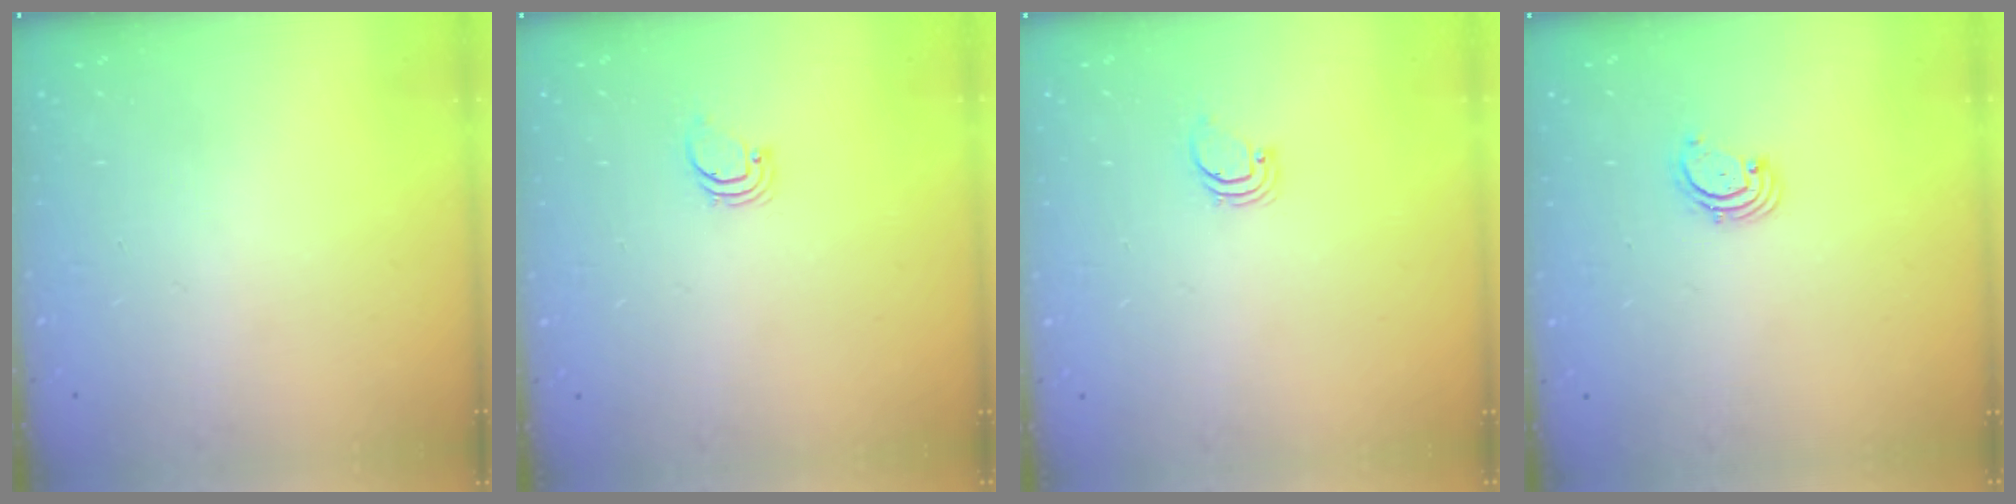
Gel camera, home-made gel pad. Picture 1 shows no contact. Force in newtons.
{"total": 0.9, "press": 0.9, "slide": 0.1}
{"total": 0.9, "press": 0.9, "slide": 0.0}
{"total": 1.7, "press": 1.7, "slide": 0.2}